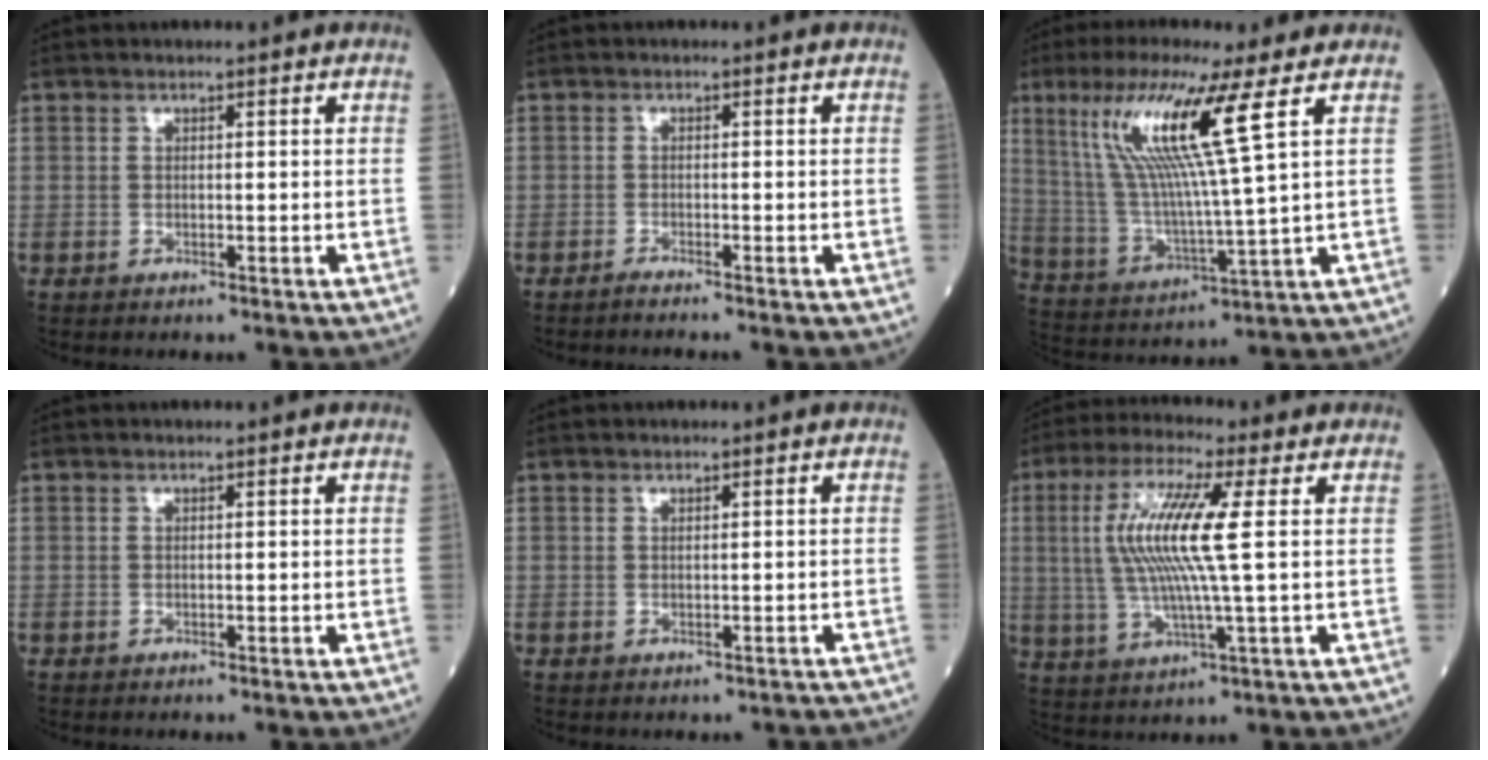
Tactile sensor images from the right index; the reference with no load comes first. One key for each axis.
{"total": 1.5, "fx": -1.3, "fy": -0.5, "fz": 0.6, "tx": -0.009, "ty": 0.003, "tz": -0.020}
{"total": 14.4, "fx": 6.3, "fy": -1.0, "fz": 12.9, "tx": -0.269, "ty": 0.003, "tz": 0.122}
{"total": 0.0}
{"total": 1.2, "fx": -0.9, "fy": 0.5, "fz": 0.5, "tx": -0.005, "ty": 0.002, "tz": -0.006}
{"total": 11.9, "fx": 1.8, "fy": 0.1, "fz": 11.7, "tx": -0.252, "ty": 0.007, "tz": 0.033}